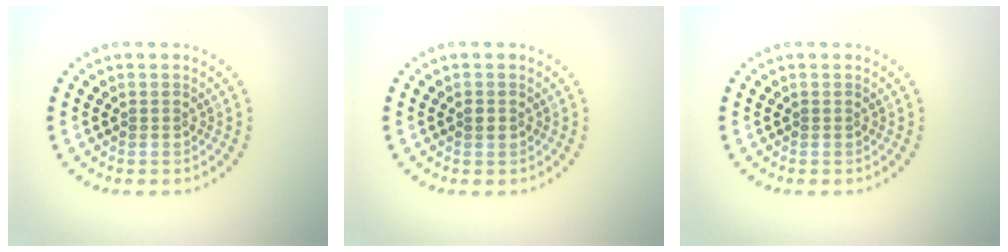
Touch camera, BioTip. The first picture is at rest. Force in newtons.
{"total": 0.9, "press": 0.9, "slide": 0.1}
{"total": 0.0}